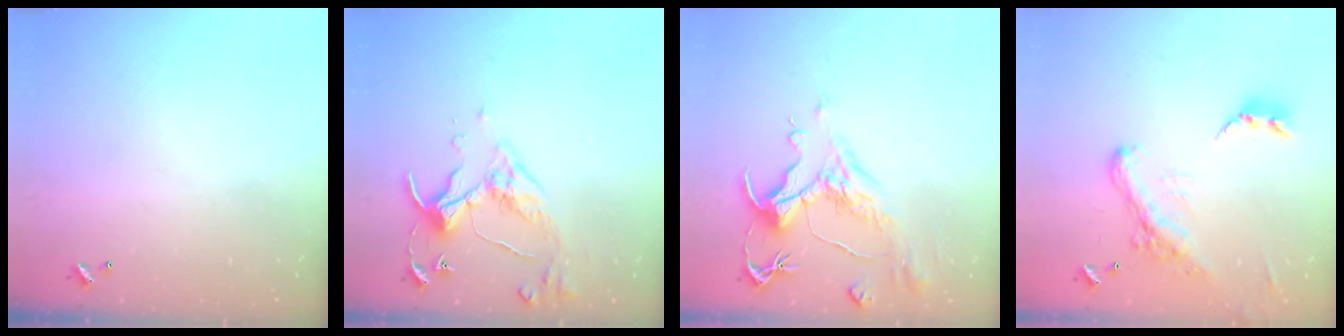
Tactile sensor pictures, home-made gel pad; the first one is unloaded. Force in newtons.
{"total": 4.8, "press": 4.7, "slide": 1.0}
{"total": 1.6, "press": 0.7, "slide": 1.4}
{"total": 5.9, "press": 5.8, "slide": 1.4}